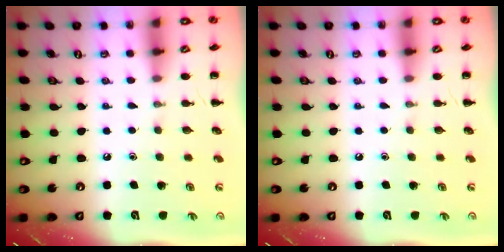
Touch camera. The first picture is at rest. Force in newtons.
{"total": 0.0}